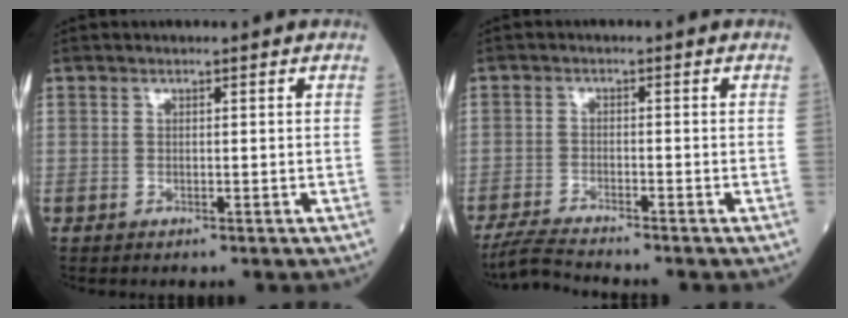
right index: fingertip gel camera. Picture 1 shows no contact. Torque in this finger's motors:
{"motor_torque": [-0.21, -0.06, 0.08, 0.01]}